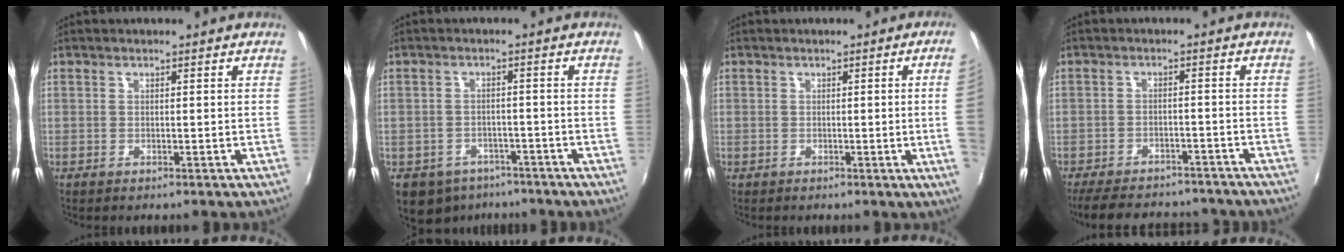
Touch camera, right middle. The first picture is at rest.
{"total": 10.1, "force": [-6.8, 6.8, 3.2], "torque": [-0.090, 0.001, -0.089]}
{"total": 5.3, "force": [0.3, -2.1, 4.8], "torque": [-0.070, -0.006, 0.007]}
{"total": 18.0, "force": [-15.2, 6.1, 7.5], "torque": [-0.157, -0.011, -0.200]}